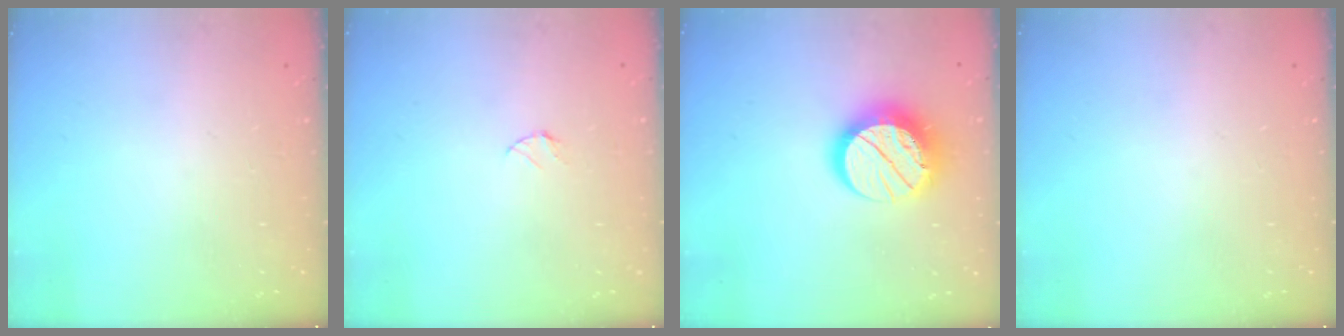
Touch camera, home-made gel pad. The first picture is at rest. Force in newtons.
{"total": 3.4, "press": 3.4, "slide": 0.4}
{"total": 14.7, "press": 14.6, "slide": 1.2}
{"total": 0.0}